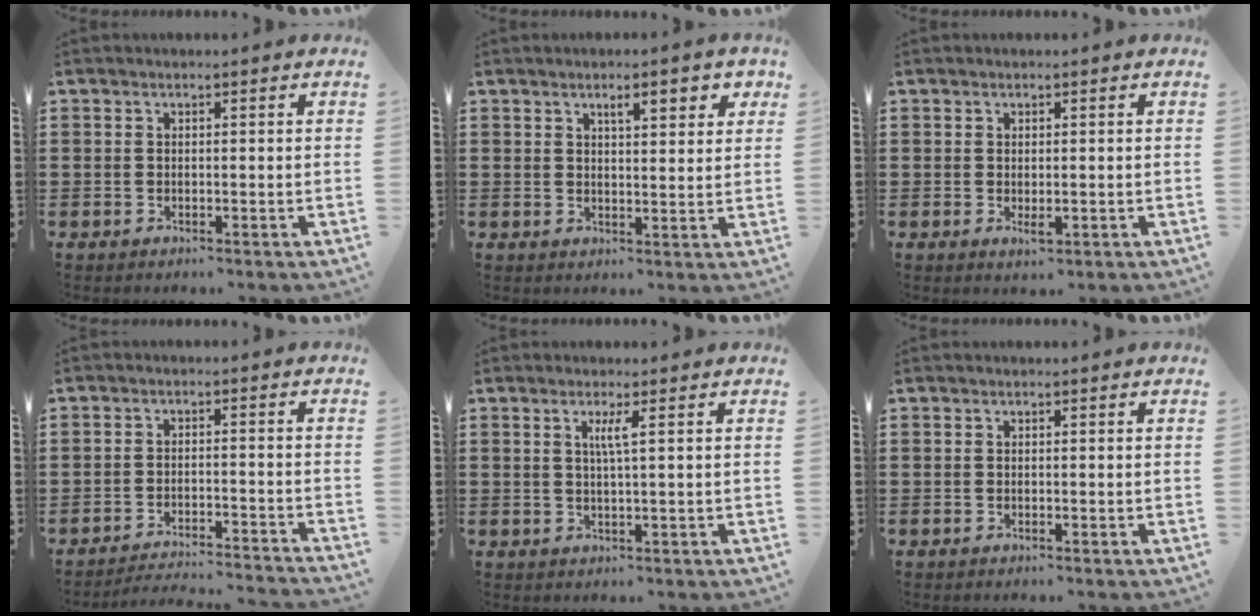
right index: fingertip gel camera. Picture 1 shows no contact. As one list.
[{"total": 4.0, "force": [2.2, 1.2, 3.1], "torque": [-0.043, -0.002, 0.029]}, {"total": 1.6, "force": [0.0, 0.7, 1.5], "torque": [-0.027, -0.001, 0.000]}, {"total": 3.2, "force": [-3.2, -0.1, 0.5], "torque": [-0.014, -0.001, -0.068]}, {"total": 2.4, "force": [0.6, -0.2, 2.3], "torque": [-0.046, -0.002, 0.007]}, {"total": 0.0}]